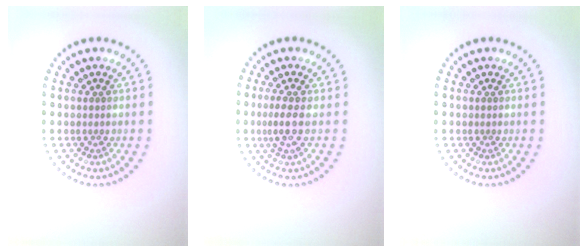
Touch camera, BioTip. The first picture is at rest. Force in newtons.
{"total": 2.2, "press": 1.6, "slide": 1.5}
{"total": 0.0}